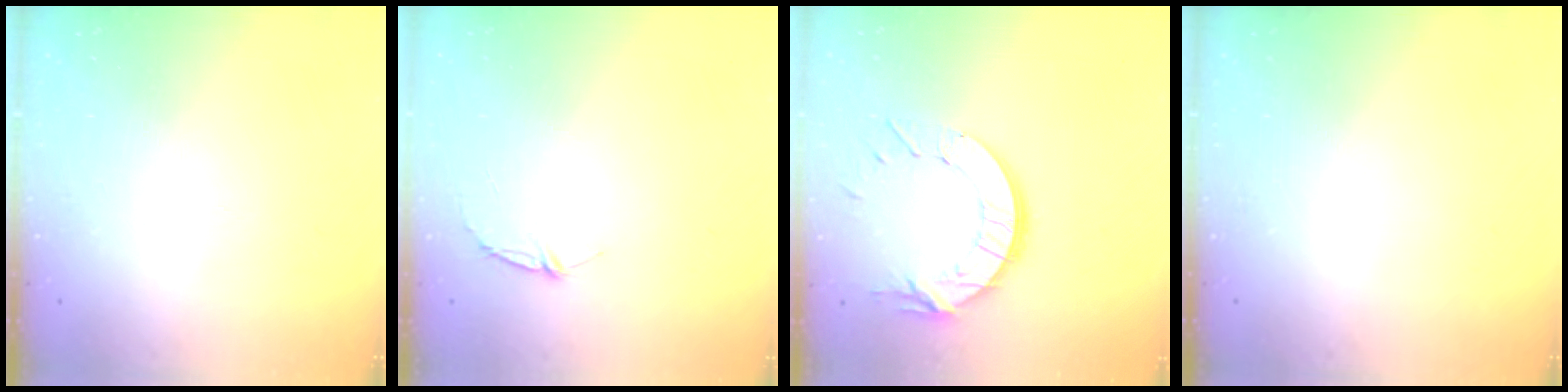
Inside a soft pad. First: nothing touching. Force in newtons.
{"total": 3.9, "press": 3.9, "slide": 0.4}
{"total": 12.2, "press": 12.2, "slide": 0.7}
{"total": 0.0}